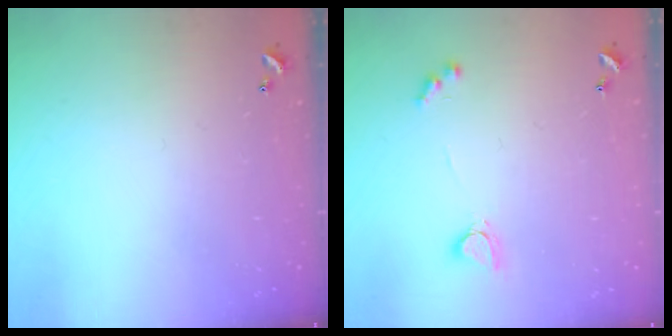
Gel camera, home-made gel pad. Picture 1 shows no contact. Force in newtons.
{"total": 4.0, "press": 4.0, "slide": 0.3}